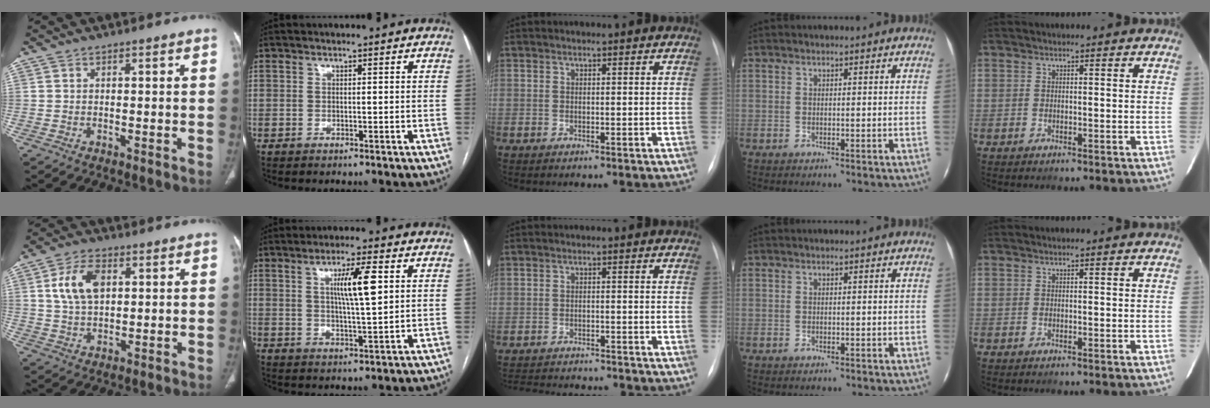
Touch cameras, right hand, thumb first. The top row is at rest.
{"thumb": {"total": 8.7, "force": [2.4, 5.2, 6.5], "torque": [-0.118, -0.001, 0.049]}, "index": {"total": 7.5, "force": [2.0, 0.6, 7.2], "torque": [-0.128, 0.002, 0.036]}, "middle": {"total": 10.7, "force": [-10.0, 2.1, 3.0], "torque": [-0.054, 0.003, -0.133]}}